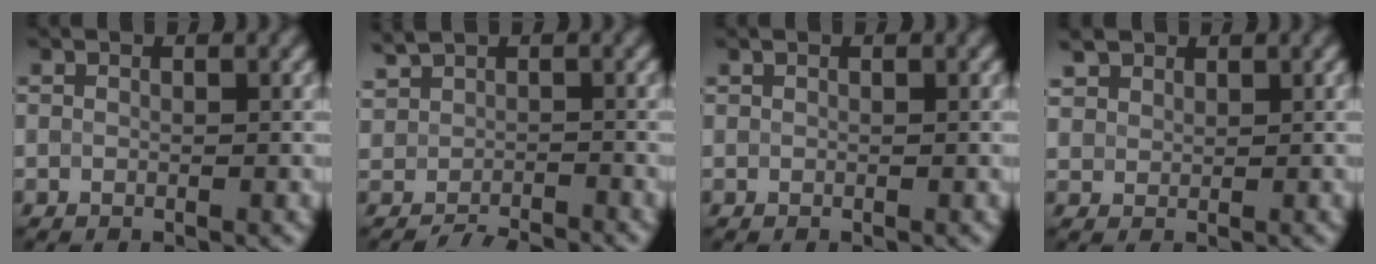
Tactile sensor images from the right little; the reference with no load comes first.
{"total": 2.4, "force": [-1.9, 1.1, 1.0], "torque": [-0.013, -0.008, -0.040]}
{"total": 0.0}
{"total": 2.8, "force": [2.1, 1.6, 0.9], "torque": [-0.037, 0.007, 0.046]}